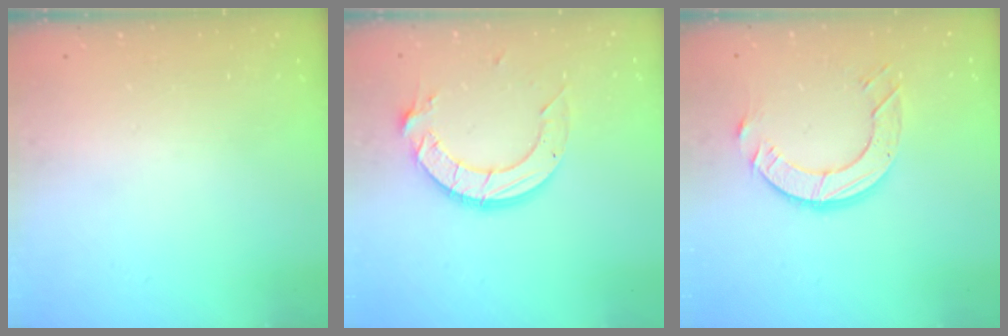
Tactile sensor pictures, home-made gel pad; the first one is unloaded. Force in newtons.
{"total": 12.9, "press": 12.8, "slide": 1.4}
{"total": 9.5, "press": 9.5, "slide": 1.0}